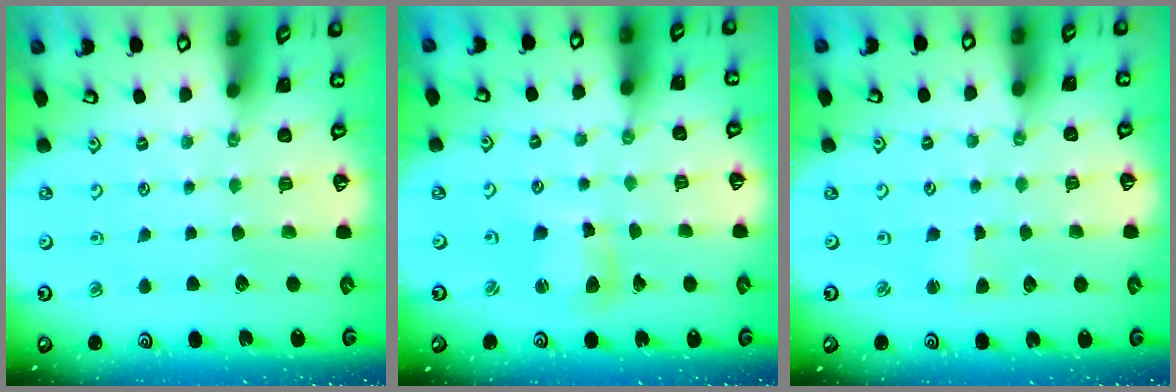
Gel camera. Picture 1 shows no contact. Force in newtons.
{"total": 6.9, "press": 6.8, "slide": 1.1}
{"total": 1.6, "press": 1.6, "slide": 0.3}